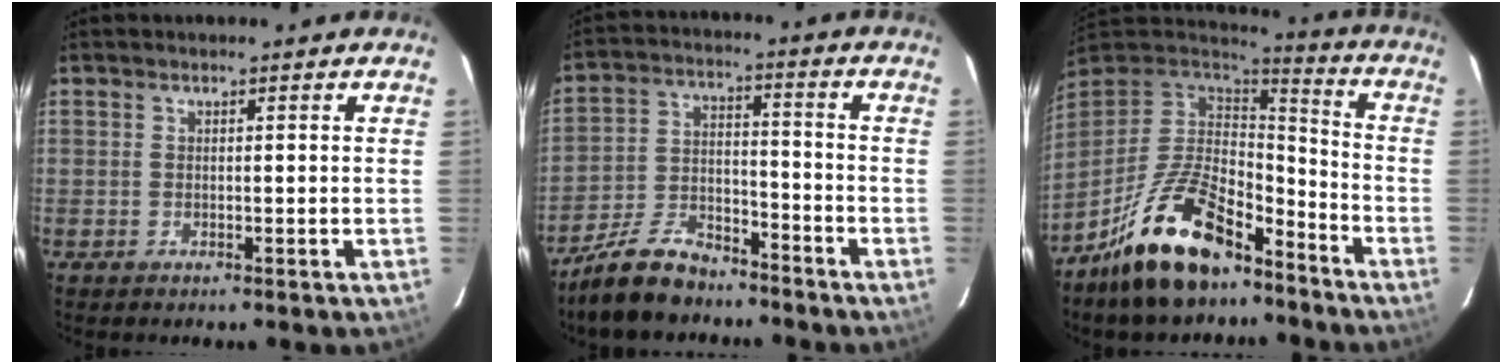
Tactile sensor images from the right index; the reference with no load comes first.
{"total": 11.6, "force": [-9.4, 4.7, 4.8], "torque": [-0.118, 0.013, -0.169]}
{"total": 19.3, "force": [-13.1, 8.2, 11.5], "torque": [-0.231, 0.004, -0.225]}